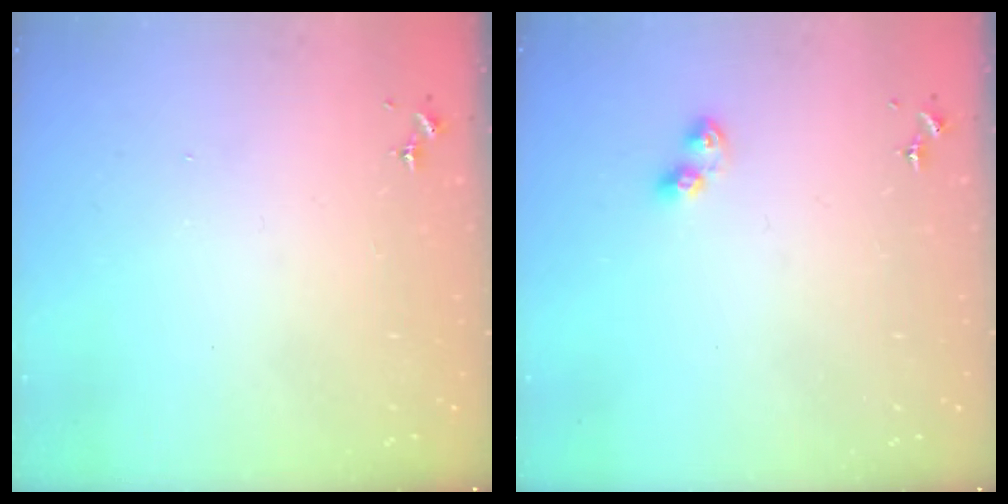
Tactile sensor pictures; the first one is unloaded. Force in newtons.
{"total": 5.3, "press": 5.2, "slide": 0.6}